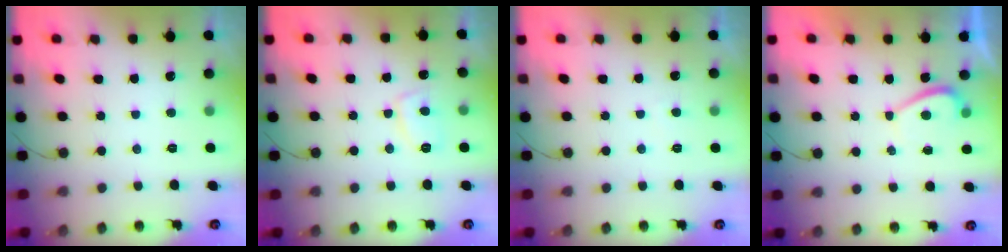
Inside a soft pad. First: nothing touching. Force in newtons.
{"total": 5.7, "press": 5.6, "slide": 1.0}
{"total": 0.0}
{"total": 2.0, "press": 1.9, "slide": 0.6}